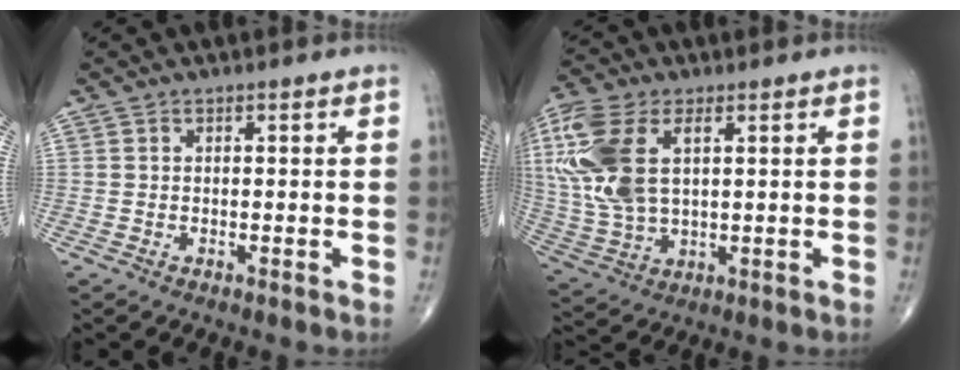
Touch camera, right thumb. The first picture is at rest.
{"total": 16.5, "force": [4.4, 9.0, 13.0], "torque": [-0.307, -0.001, 0.087]}